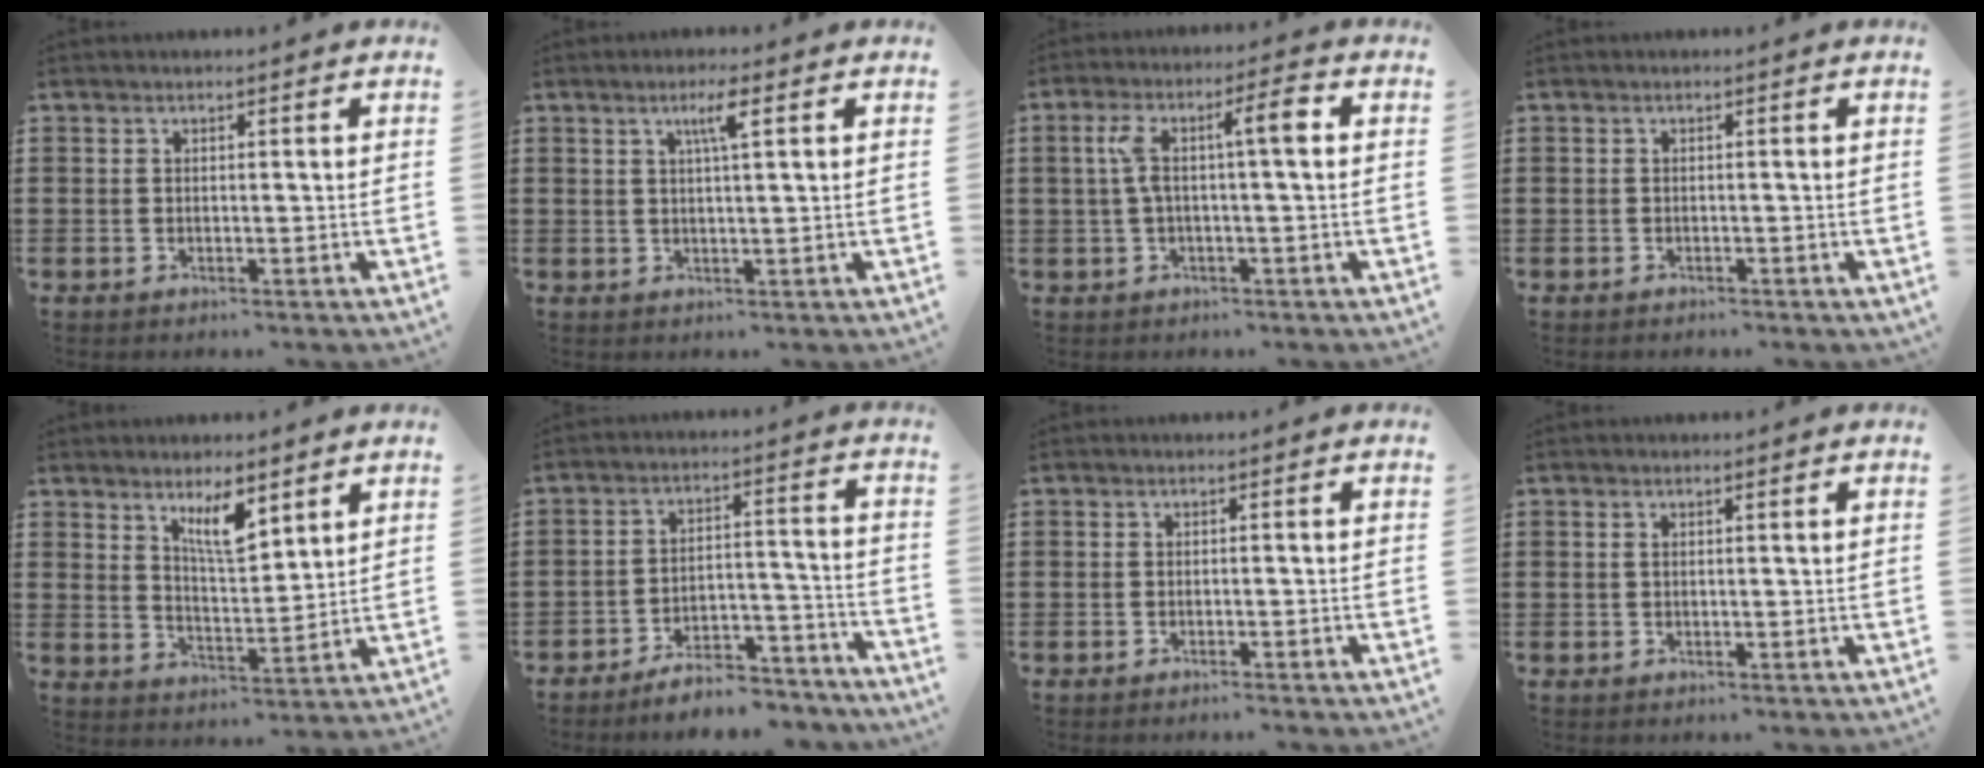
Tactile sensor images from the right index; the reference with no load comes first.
{"total": 3.5, "force": [1.5, 0.1, 3.2], "torque": [-0.067, 0.002, 0.022]}
{"total": 7.5, "force": [1.0, 1.5, 7.3], "torque": [-0.139, 0.012, 0.011]}
{"total": 0.6, "force": [-0.5, 0.3, 0.0], "torque": [-0.001, 0.003, -0.012]}
{"total": 6.6, "force": [4.3, 2.0, 4.7], "torque": [-0.085, -0.008, 0.072]}
{"total": 6.4, "force": [-6.1, 1.0, 1.8], "torque": [-0.030, 0.014, -0.117]}
{"total": 0.7, "force": [-0.6, -0.2, 0.3], "torque": [-0.007, -0.005, -0.011]}
{"total": 0.9, "force": [0.3, 0.3, 0.8], "torque": [-0.016, 0.003, 0.005]}